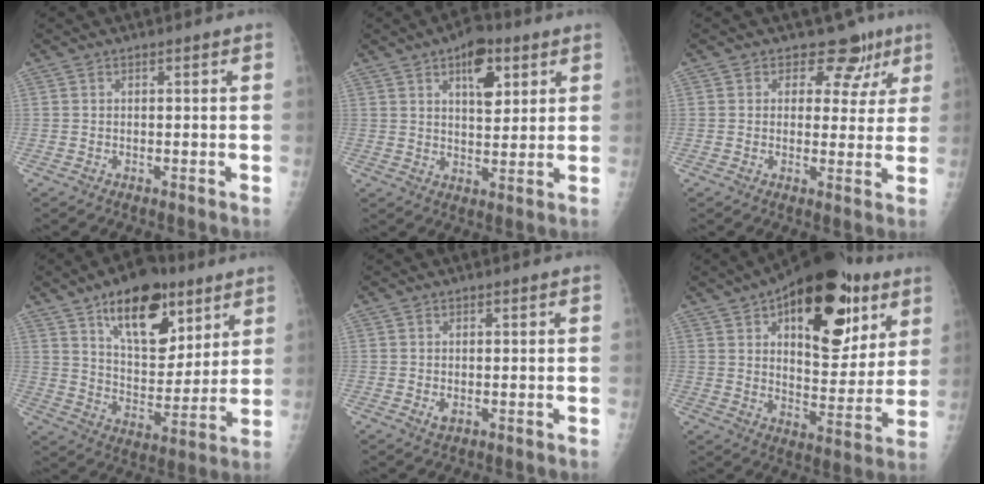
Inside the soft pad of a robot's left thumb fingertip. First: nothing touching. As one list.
[{"total": 8.7, "force": [4.1, 4.4, 6.3], "torque": [-0.067, -0.018, 0.058]}, {"total": 7.0, "force": [4.4, 5.1, 1.9], "torque": [0.018, -0.017, 0.044]}, {"total": 18.7, "force": [10.5, 9.6, 12.0], "torque": [-0.134, -0.055, 0.173]}, {"total": 1.4, "force": [-0.1, 0.9, 1.1], "torque": [-0.018, -0.004, 0.001]}, {"total": 25.6, "force": [12.2, 12.6, 18.6], "torque": [-0.223, -0.026, 0.181]}]